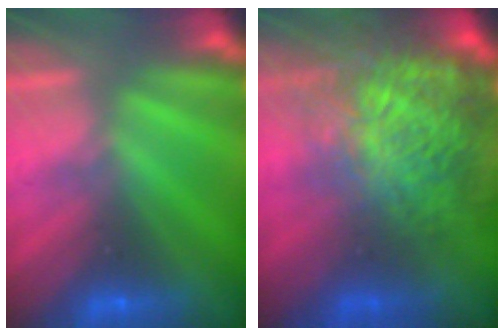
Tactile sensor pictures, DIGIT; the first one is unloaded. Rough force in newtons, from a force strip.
{"total": 10.0}